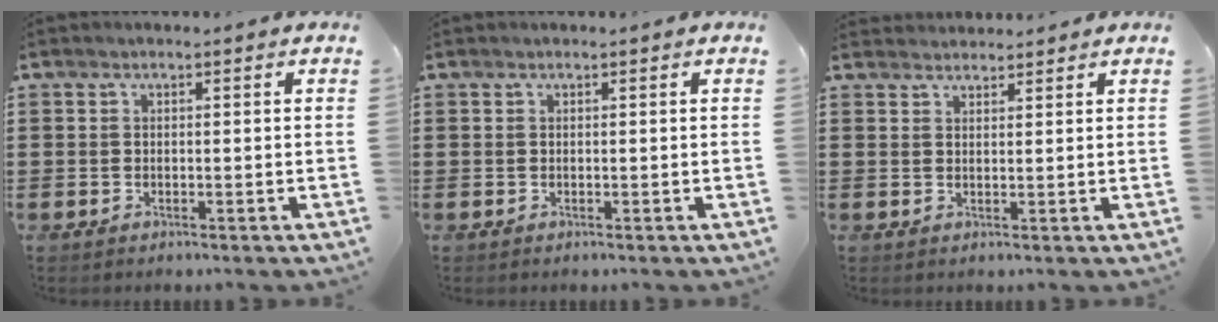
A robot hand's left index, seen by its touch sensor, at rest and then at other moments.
{"total": 0.0}
{"total": 1.8, "force": [1.8, 0.3, -0.2], "torque": [-0.001, 0.001, 0.035]}